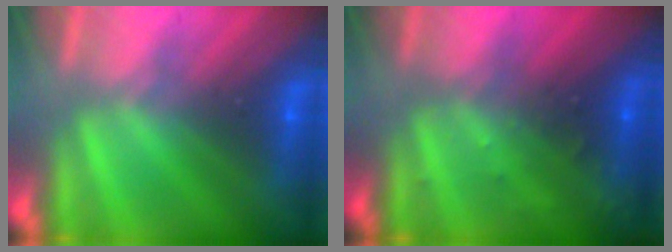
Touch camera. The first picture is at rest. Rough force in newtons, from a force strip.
{"total": 2.8}